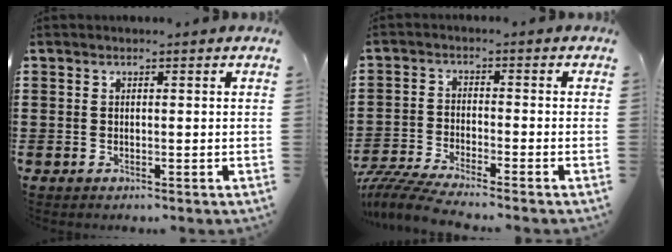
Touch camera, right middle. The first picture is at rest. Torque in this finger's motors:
{"motor_torque": [1.80, 0.35, 0.30, 0.08]}